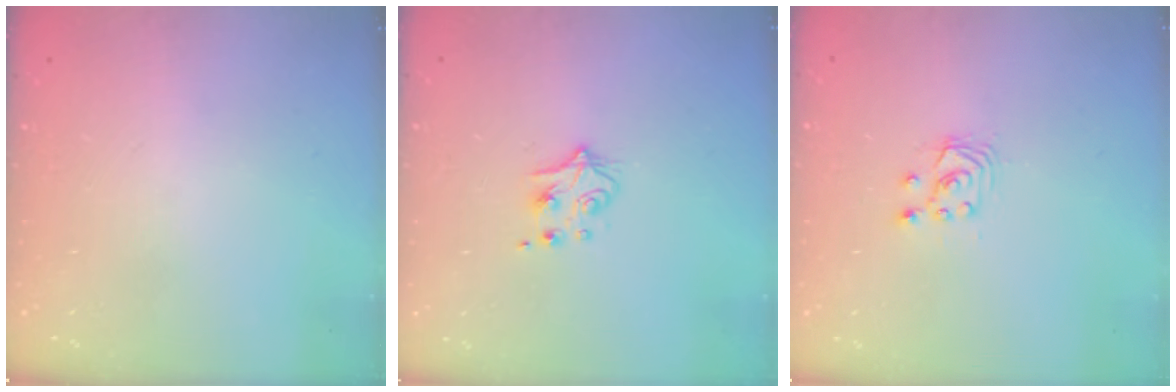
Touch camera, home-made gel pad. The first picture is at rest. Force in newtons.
{"total": 5.0, "press": 4.9, "slide": 0.6}
{"total": 2.9, "press": 2.9, "slide": 0.2}